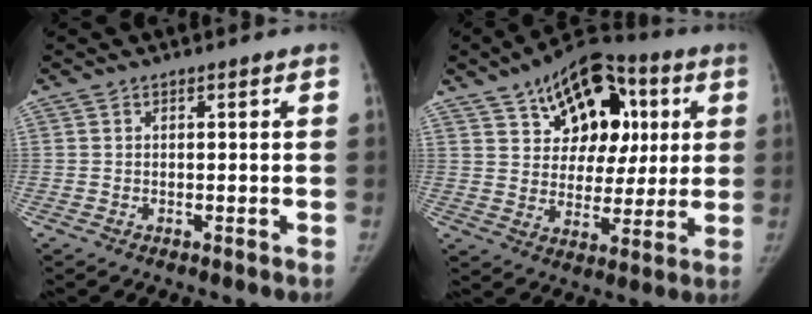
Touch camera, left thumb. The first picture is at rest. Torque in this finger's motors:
{"motor_torque": [0.20, 0.74, -0.16, -0.16, 0.07]}